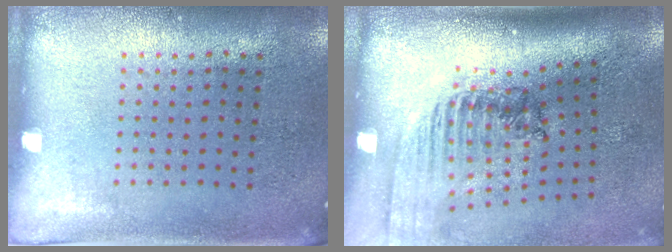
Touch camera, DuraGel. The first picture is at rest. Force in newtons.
{"total": 1.7, "press": 1.4, "slide": 1.0}